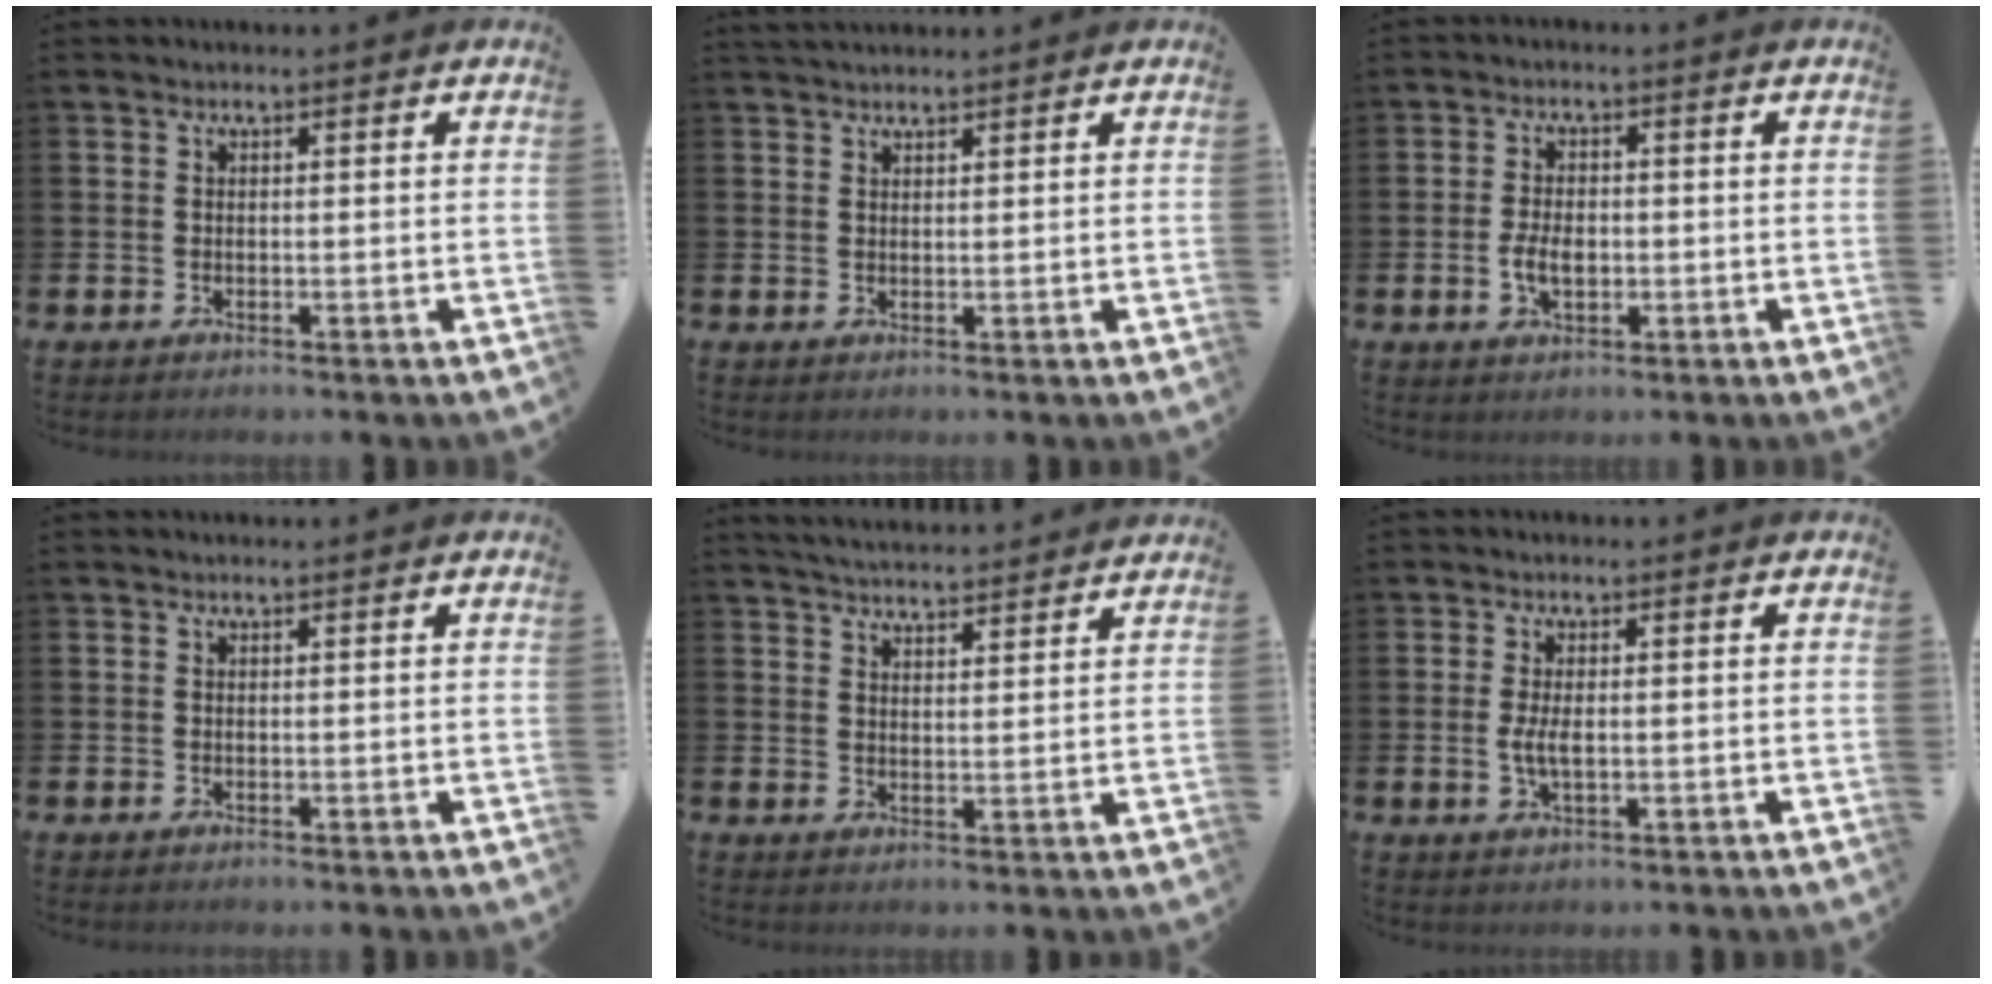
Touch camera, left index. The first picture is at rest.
{"total": 2.0, "force": [1.9, 0.4, 0.3], "torque": [0.001, -0.005, 0.032]}
{"total": 3.7, "force": [-0.5, 2.2, 2.9], "torque": [-0.043, 0.001, -0.012]}
{"total": 0.0}
{"total": 4.5, "force": [4.5, 0.2, 0.2], "torque": [-0.022, -0.024, 0.082]}
{"total": 2.7, "force": [0.1, 1.1, 2.5], "torque": [-0.044, 0.001, -0.001]}